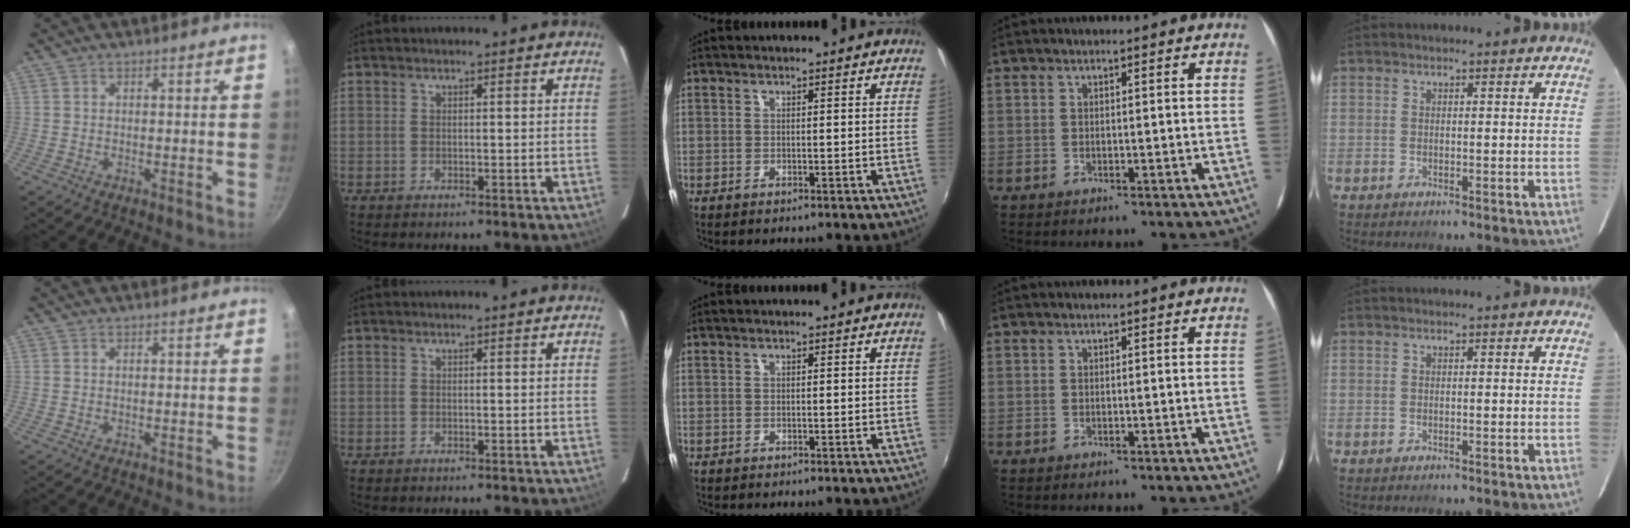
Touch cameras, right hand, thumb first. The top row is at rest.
{}